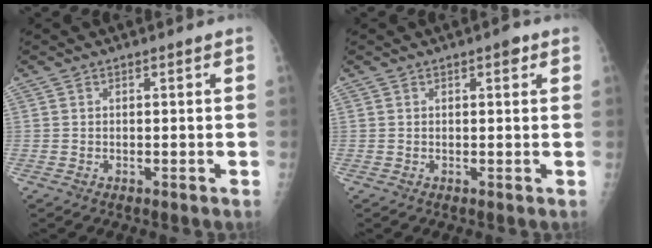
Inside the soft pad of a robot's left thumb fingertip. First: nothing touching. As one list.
[{"total": 1.8, "force": [0.9, 0.6, 1.4], "torque": [-0.014, 0.000, 0.010]}]